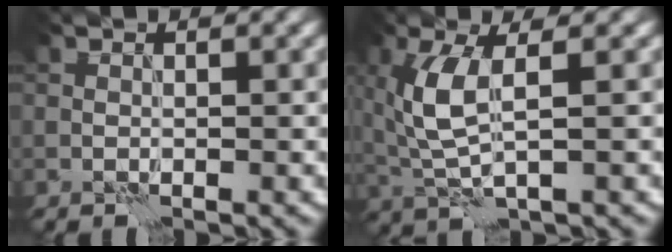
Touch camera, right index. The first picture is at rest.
{"total": 5.2, "force": [0.9, 1.9, 4.7], "torque": [-0.125, -0.004, 0.020]}